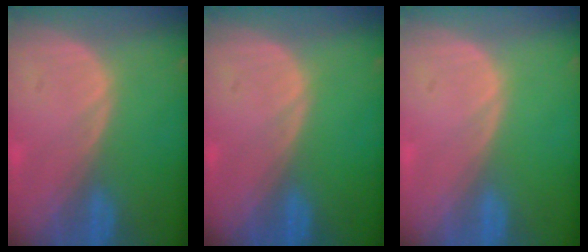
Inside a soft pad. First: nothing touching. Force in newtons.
{"total": 0.0}
{"total": 0.0}